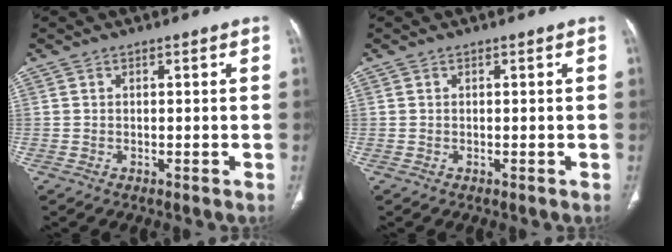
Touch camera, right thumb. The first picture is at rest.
{"total": 0.0}